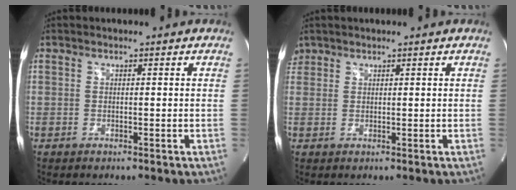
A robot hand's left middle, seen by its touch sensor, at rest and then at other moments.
{"total": 2.0, "force": [1.5, 1.3, 0.0], "torque": [-0.001, 0.014, 0.030]}